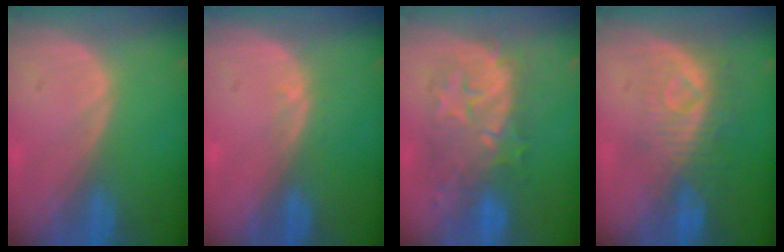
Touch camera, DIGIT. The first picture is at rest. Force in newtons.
{"total": 0.8, "press": 0.6, "slide": 0.6}
{"total": 9.4, "press": 9.2, "slide": 1.7}
{"total": 8.3, "press": 7.5, "slide": 3.6}